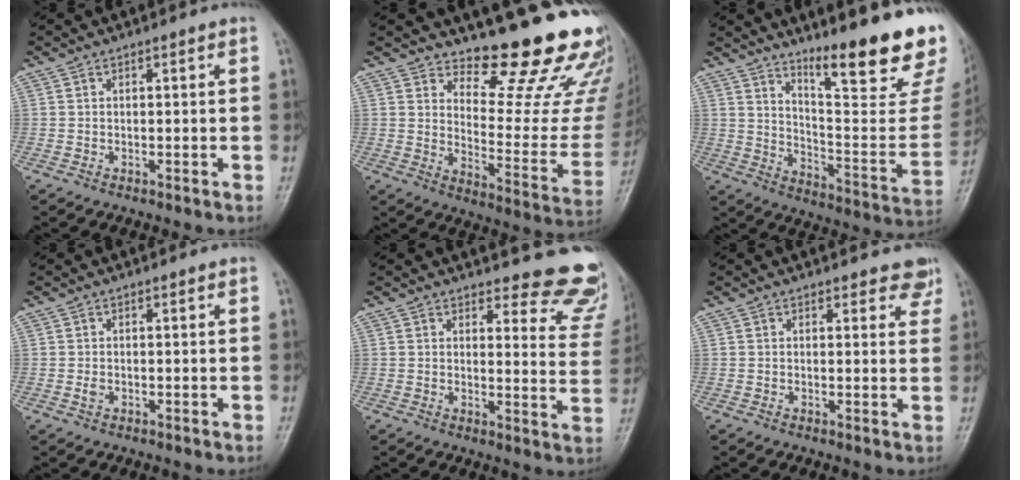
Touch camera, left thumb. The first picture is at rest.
{"total": 19.9, "force": [16.8, 5.0, 9.4], "torque": [-0.077, -0.168, 0.217]}
{"total": 24.1, "force": [17.4, 3.7, 16.3], "torque": [-0.207, -0.129, 0.250]}
{"total": 1.2, "force": [0.2, 0.8, 0.9], "torque": [-0.012, 0.001, 0.006]}
{"total": 13.3, "force": [12.6, 3.4, 2.3], "torque": [0.021, -0.127, 0.116]}
{"total": 4.3, "force": [3.7, 1.9, 1.2], "torque": [0.015, -0.019, 0.032]}